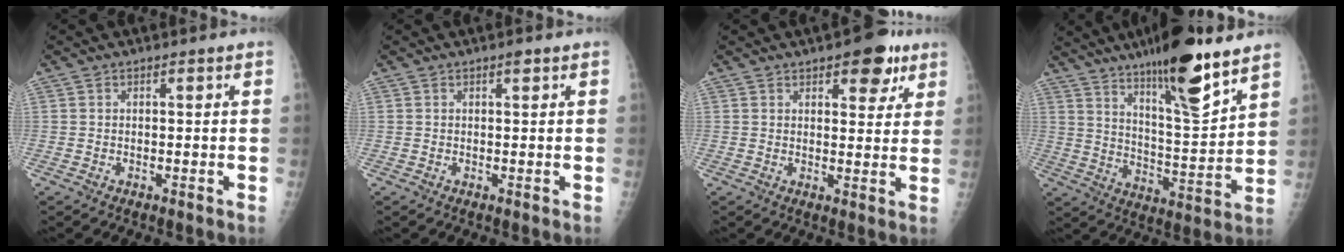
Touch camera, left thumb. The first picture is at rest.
{"total": 0.8, "force": [0.5, 0.2, 0.6], "torque": [-0.010, -0.001, 0.007]}
{"total": 7.8, "force": [4.5, 3.8, 5.2], "torque": [-0.035, -0.017, 0.054]}
{"total": 17.6, "force": [12.2, 3.1, 12.4], "torque": [-0.177, -0.076, 0.201]}